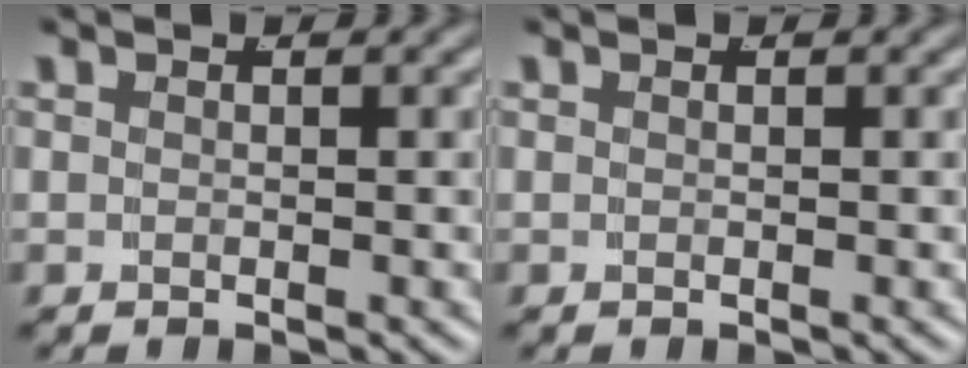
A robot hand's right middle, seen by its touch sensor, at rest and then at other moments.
{"total": 0.0}